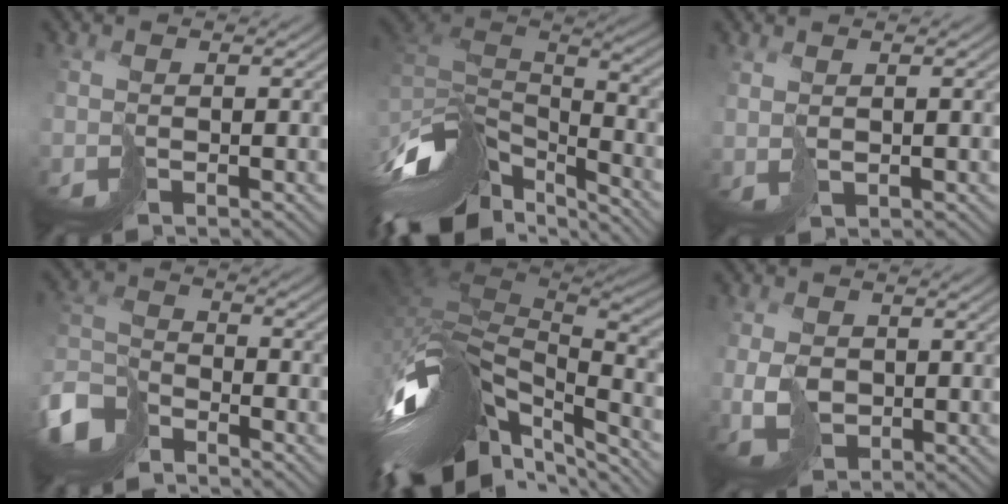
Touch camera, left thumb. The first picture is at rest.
{"total": 12.8, "force": [-5.5, 7.7, 8.6], "torque": [-0.230, -0.018, -0.077]}
{"total": 1.3, "force": [1.2, 0.2, 0.5], "torque": [-0.006, 0.002, 0.031]}
{"total": 7.2, "force": [-5.4, 3.5, 3.3], "torque": [-0.086, -0.015, -0.122]}
{"total": 14.4, "force": [-4.8, 8.2, 10.9], "torque": [-0.232, -0.012, -0.071]}
{"total": 3.1, "force": [0.4, 2.7, 1.5], "torque": [-0.044, -0.007, 0.017]}